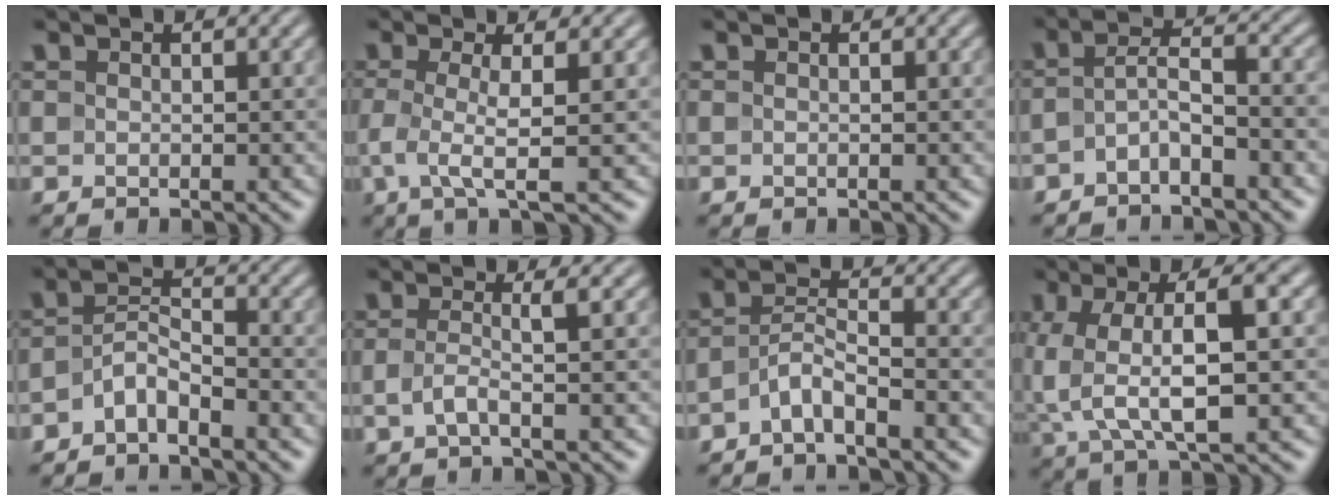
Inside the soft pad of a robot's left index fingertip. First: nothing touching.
{"total": 3.4, "force": [-0.4, 0.5, 3.4], "torque": [-0.072, -0.005, -0.009]}
{"total": 0.0}
{"total": 2.8, "force": [-1.6, 0.8, 2.2], "torque": [-0.046, 0.009, -0.038]}
{"total": 2.7, "force": [-2.1, 0.8, 1.5], "torque": [-0.031, 0.011, -0.047]}
{"total": 2.2, "force": [-0.3, 0.4, 2.2], "torque": [-0.045, -0.001, -0.009]}
{"total": 2.6, "force": [-2.0, 0.4, 1.7], "torque": [-0.036, 0.006, -0.046]}
{"total": 7.7, "force": [0.3, 2.8, 7.2], "torque": [-0.148, 0.010, 0.002]}